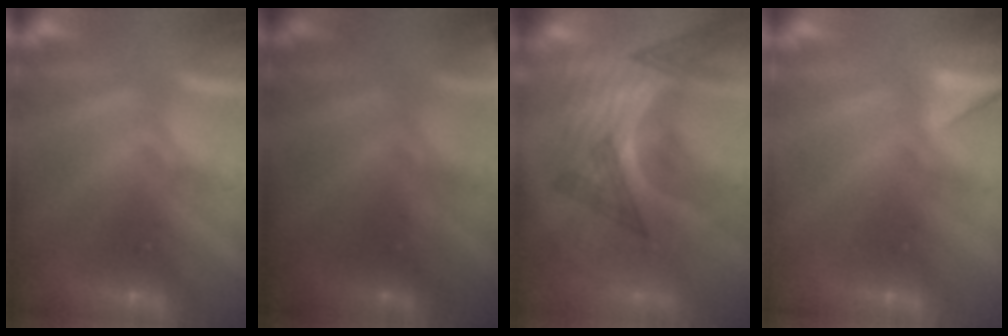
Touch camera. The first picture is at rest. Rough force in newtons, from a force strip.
{"total": 3.4}
{"total": 3.4}
{"total": 4.7}